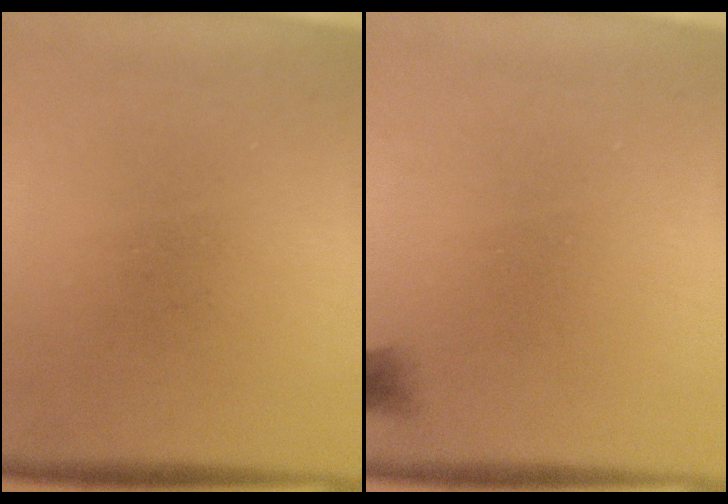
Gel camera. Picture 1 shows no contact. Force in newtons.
{"total": 1.2}